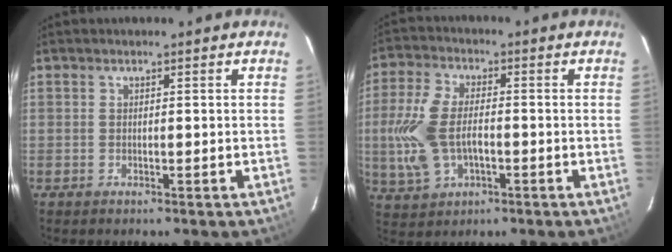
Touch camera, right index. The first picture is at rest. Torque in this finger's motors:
{"motor_torque": [0.36, -0.13, 0.41, 0.10]}